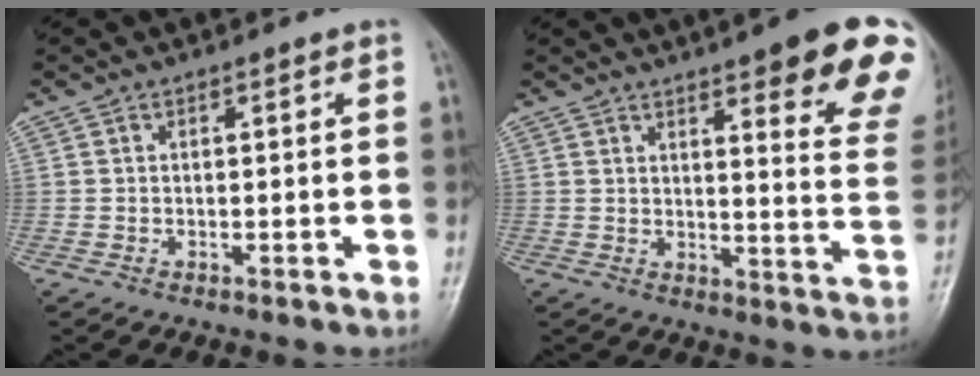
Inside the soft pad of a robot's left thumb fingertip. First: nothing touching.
{"total": 18.4, "force": [10.9, 3.6, 14.4], "torque": [-0.156, -0.051, 0.126]}